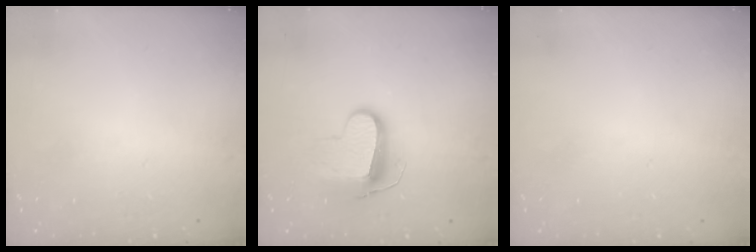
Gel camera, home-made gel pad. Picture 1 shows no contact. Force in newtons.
{"total": 11.2, "press": 11.2, "slide": 0.8}
{"total": 0.6, "press": 0.6, "slide": 0.2}